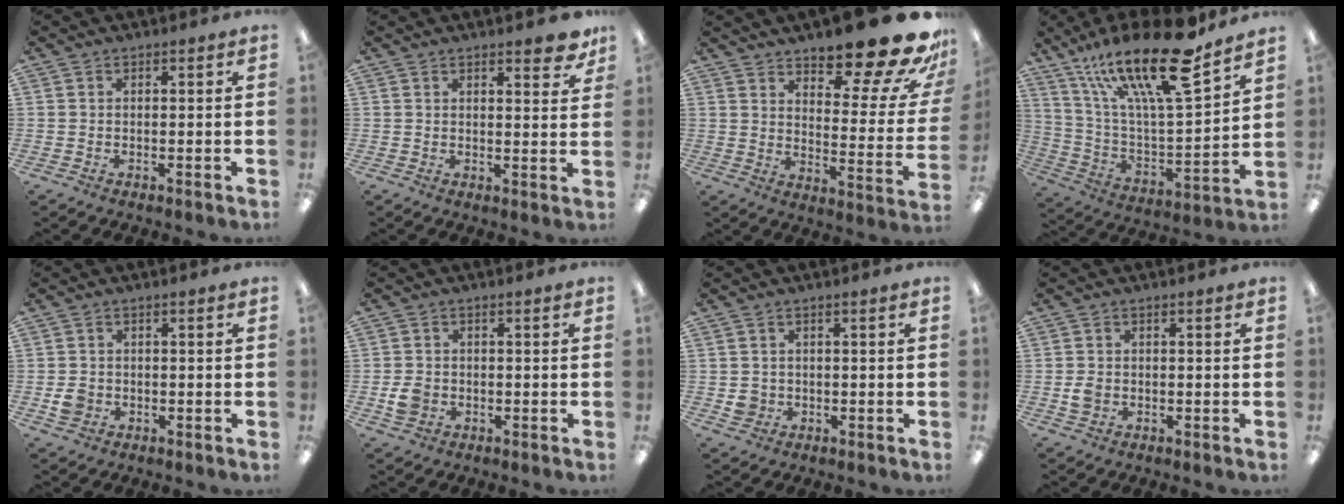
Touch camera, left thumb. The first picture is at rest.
{"total": 4.8, "force": [3.8, 1.3, 2.6], "torque": [-0.020, -0.027, 0.061]}
{"total": 19.8, "force": [14.9, 5.5, 11.8], "torque": [-0.153, -0.108, 0.240]}
{"total": 24.2, "force": [16.1, 6.3, 16.9], "torque": [-0.316, -0.101, 0.268]}
{"total": 3.2, "force": [-0.7, 2.7, 1.5], "torque": [-0.016, 0.002, -0.012]}
{"total": 4.0, "force": [-1.0, 3.3, 2.0], "torque": [-0.031, 0.002, -0.019]}
{"total": 2.8, "force": [-0.3, 2.6, 1.0], "torque": [-0.010, 0.001, -0.007]}
{"total": 2.6, "force": [-0.4, 2.1, 1.5], "torque": [-0.019, 0.002, -0.009]}